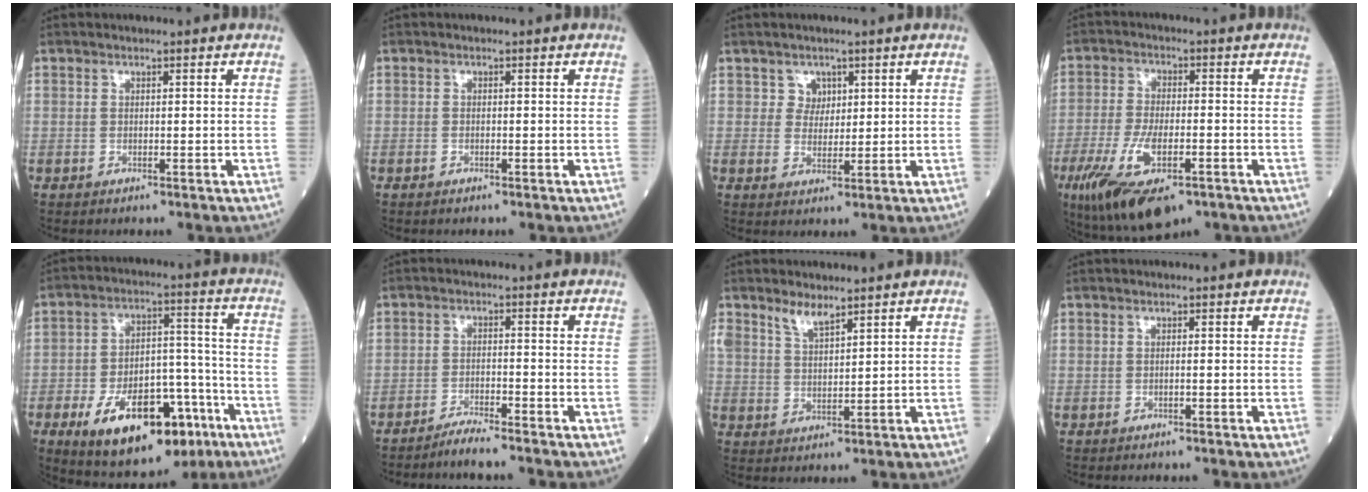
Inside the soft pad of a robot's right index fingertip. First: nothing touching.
{"total": 0.0}
{"total": 2.6, "force": [1.4, 2.2, 0.4], "torque": [-0.001, -0.003, 0.022]}
{"total": 12.9, "force": [-6.8, 4.1, 10.1], "torque": [-0.194, -0.019, -0.108]}
{"total": 18.9, "force": [-9.6, 8.9, 13.6], "torque": [-0.216, 0.016, -0.141]}
{"total": 3.4, "force": [-3.1, -0.5, 1.2], "torque": [-0.023, -0.008, -0.059]}
{"total": 4.3, "force": [3.5, 1.4, 2.1], "torque": [-0.047, 0.001, 0.073]}
{"total": 0.0}